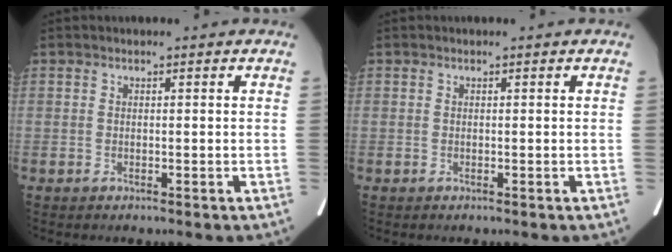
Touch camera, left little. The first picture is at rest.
{"total": 0.0}